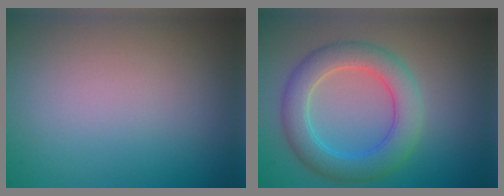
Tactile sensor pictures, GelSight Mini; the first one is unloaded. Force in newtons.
{"total": 5.4, "press": 5.4, "slide": 0.2}